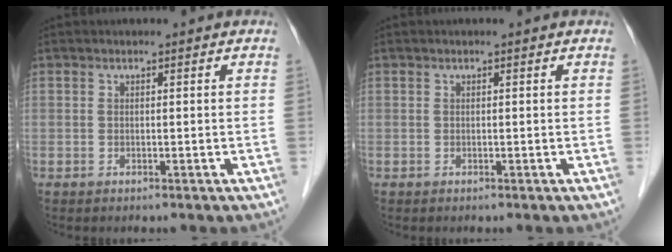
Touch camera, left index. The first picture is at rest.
{"total": 0.0}